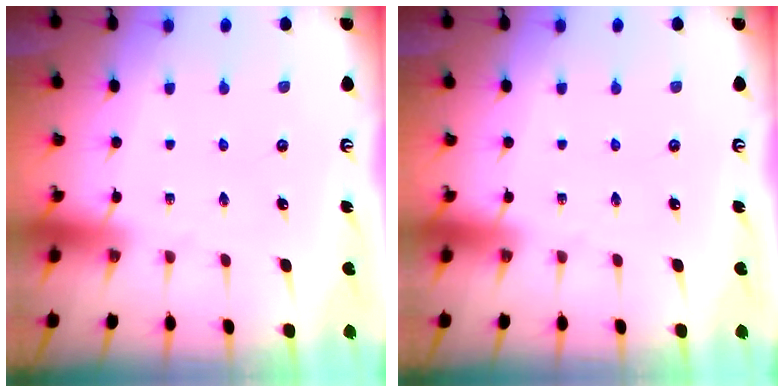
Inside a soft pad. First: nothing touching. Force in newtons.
{"total": 0.0}